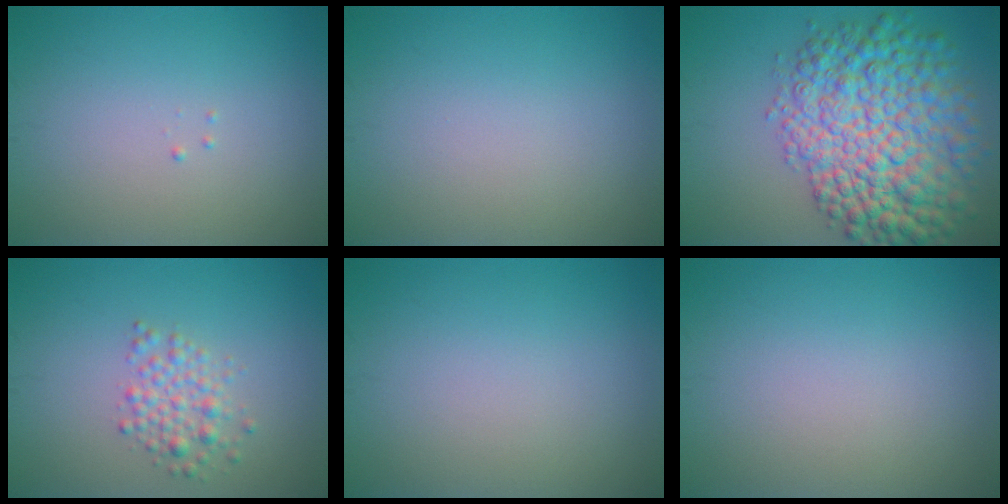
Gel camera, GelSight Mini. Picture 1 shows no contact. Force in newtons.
{"total": 0.0}
{"total": 11.3, "press": 11.3, "slide": 0.3}
{"total": 2.5, "press": 2.5, "slide": 0.1}
{"total": 0.0}
{"total": 0.0}